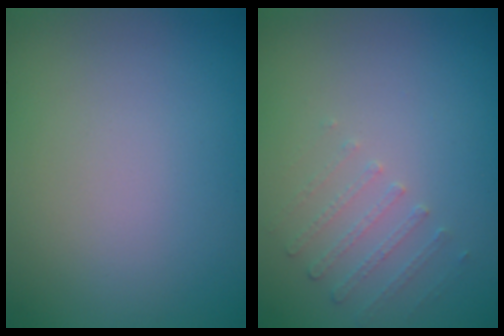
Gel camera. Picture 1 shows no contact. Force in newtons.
{"total": 1.3, "press": 0.9, "slide": 1.0}